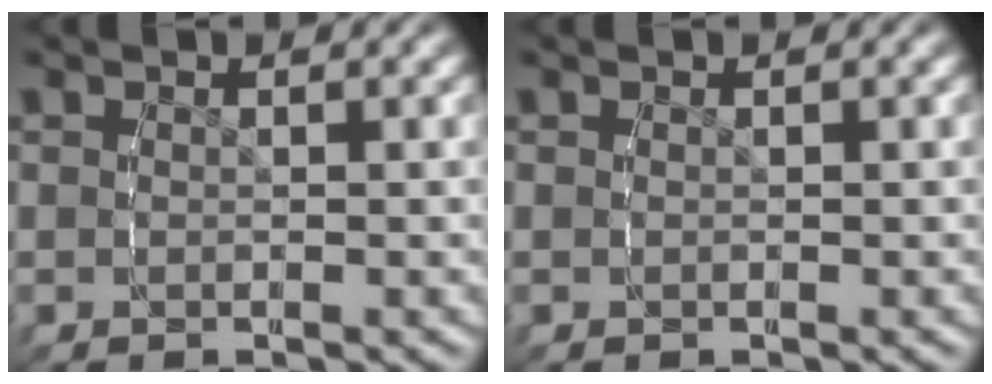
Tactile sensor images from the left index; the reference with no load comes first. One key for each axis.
{"total": 0.0}